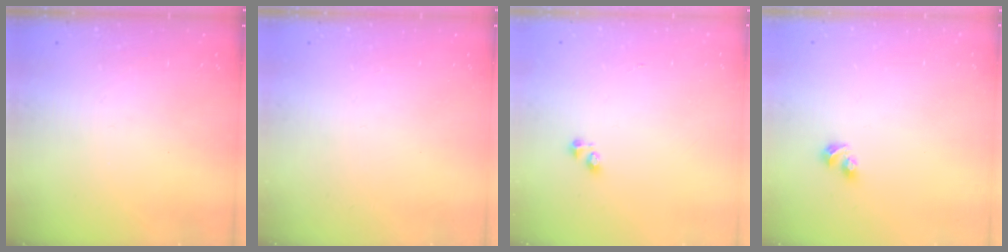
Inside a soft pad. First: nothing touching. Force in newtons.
{"total": 0.0}
{"total": 2.2, "press": 2.2, "slide": 0.3}
{"total": 3.9, "press": 3.8, "slide": 0.6}